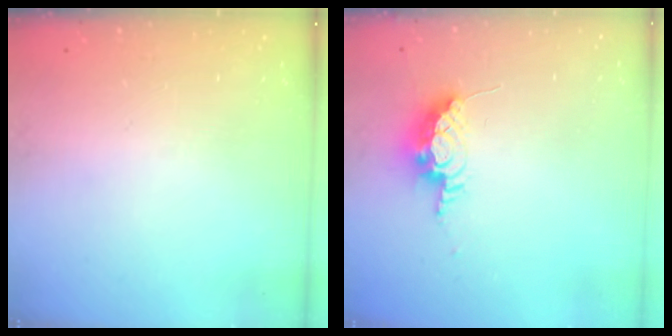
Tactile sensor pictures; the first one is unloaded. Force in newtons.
{"total": 8.7, "press": 8.7, "slide": 0.9}